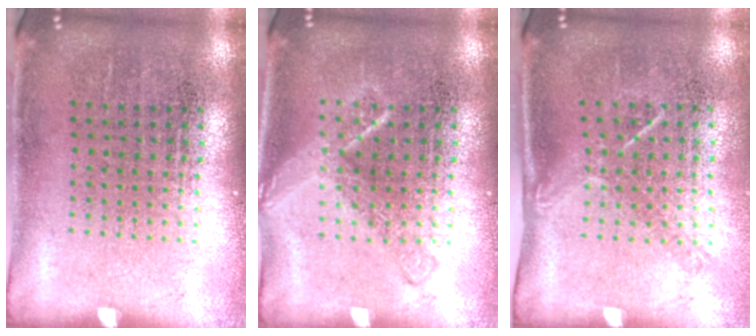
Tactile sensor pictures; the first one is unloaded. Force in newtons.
{"total": 1.5, "press": 1.5, "slide": 0.2}
{"total": 1.4, "press": 1.0, "slide": 1.0}